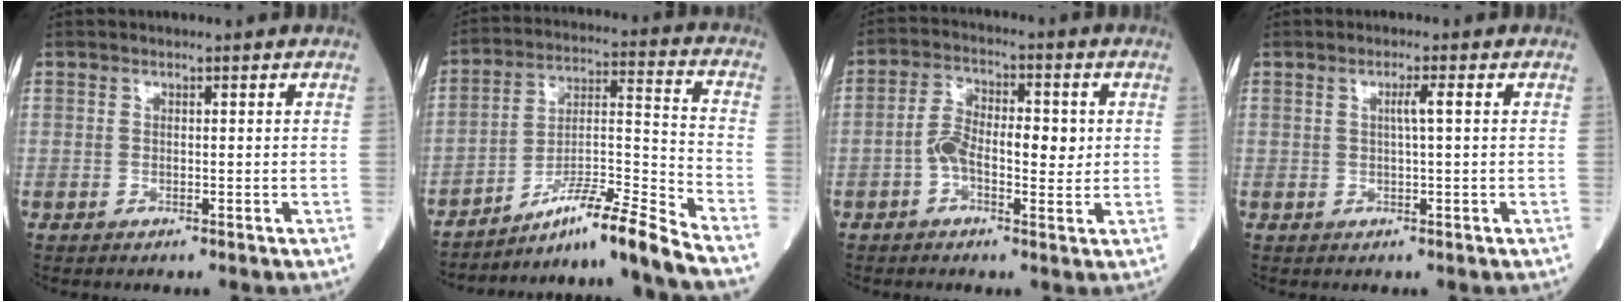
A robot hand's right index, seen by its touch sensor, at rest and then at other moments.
{"total": 13.8, "force": [-11.9, -2.5, 6.6], "torque": [-0.098, 0.010, -0.206]}
{"total": 7.7, "force": [-0.3, 3.5, 6.9], "torque": [-0.128, 0.023, -0.010]}
{"total": 1.9, "force": [0.5, -0.2, 1.8], "torque": [-0.029, 0.001, 0.008]}